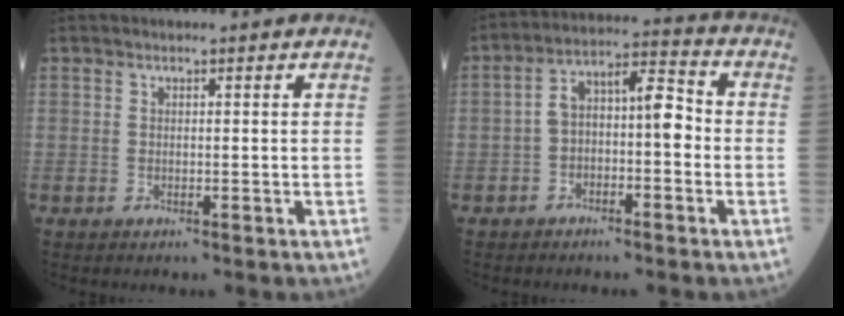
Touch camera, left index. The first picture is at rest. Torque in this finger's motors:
{"motor_torque": [0.15, 0.01, 0.21, 0.08]}